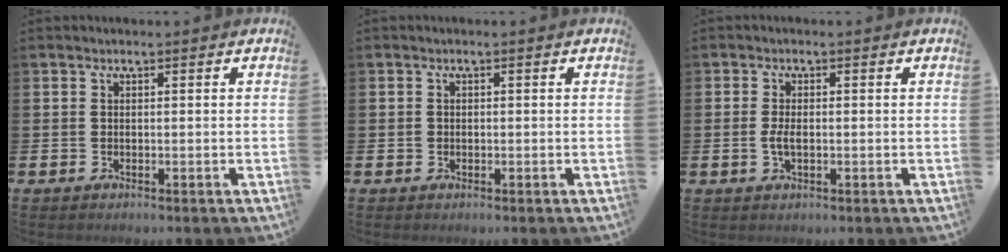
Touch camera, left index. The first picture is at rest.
{"total": 0.8, "force": [0.0, 0.8, 0.2], "torque": [-0.009, 0.010, -0.002]}
{"total": 2.2, "force": [-0.3, 1.0, 2.0], "torque": [-0.032, 0.000, -0.007]}